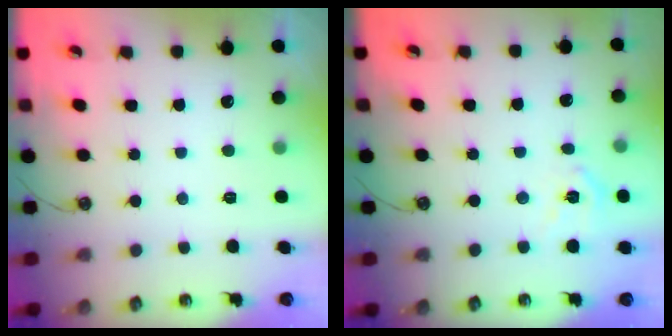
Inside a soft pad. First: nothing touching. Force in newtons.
{"total": 7.8, "press": 7.7, "slide": 1.0}